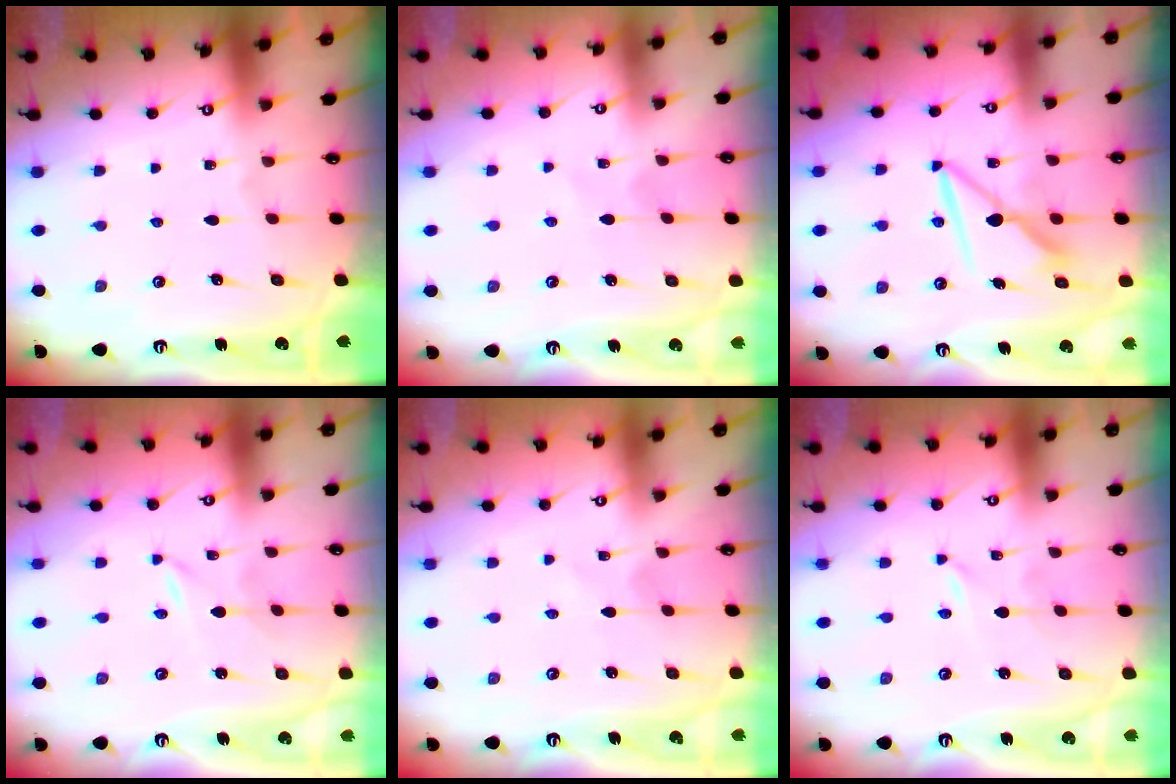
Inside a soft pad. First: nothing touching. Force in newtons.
{"total": 3.2, "press": 3.2, "slide": 0.4}
{"total": 7.9, "press": 7.9, "slide": 0.3}
{"total": 0.0}
{"total": 1.0, "press": 1.0, "slide": 0.1}
{"total": 0.0}